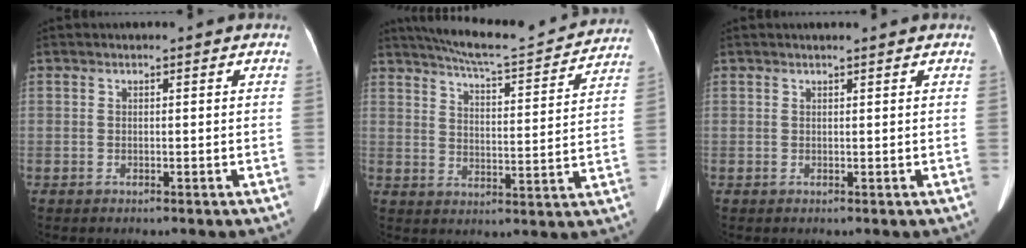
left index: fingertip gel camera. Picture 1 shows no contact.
{"total": 19.5, "force": [18.0, 1.6, 7.4], "torque": [-0.119, -0.008, 0.235]}
{"total": 2.5, "force": [2.3, 0.0, 1.1], "torque": [-0.013, 0.015, 0.028]}